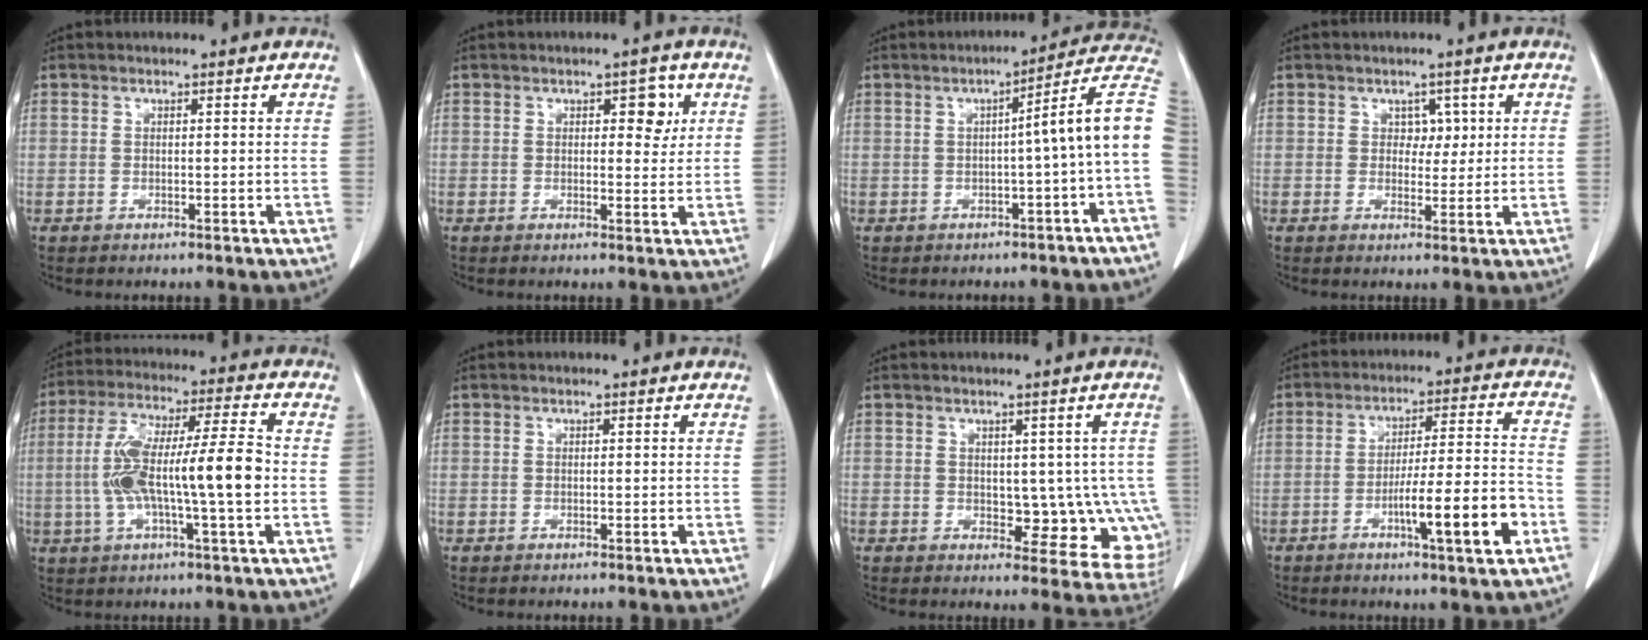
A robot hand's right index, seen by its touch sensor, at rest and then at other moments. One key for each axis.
{"total": 3.6, "fx": 1.3, "fy": 1.8, "fz": 2.8, "tx": -0.032, "ty": 0.006, "tz": 0.017}
{"total": 9.2, "fx": -0.9, "fy": -1.4, "fz": 9.1, "tx": -0.106, "ty": 0.024, "tz": -0.019}
{"total": 2.6, "fx": 0.9, "fy": 2.0, "fz": 1.5, "tx": -0.013, "ty": 0.003, "tz": 0.013}
{"total": 13.4, "fx": -1.4, "fy": 1.1, "fz": 13.3, "tx": -0.258, "ty": 0.020, "tz": -0.025}
{"total": 0.0}
{"total": 8.4, "fx": -0.6, "fy": 5.3, "fz": 6.4, "tx": -0.052, "ty": 0.008, "tz": 0.007}
{"total": 11.7, "fx": -4.9, "fy": 0.1, "fz": 10.7, "tx": -0.171, "ty": 0.001, "tz": -0.073}